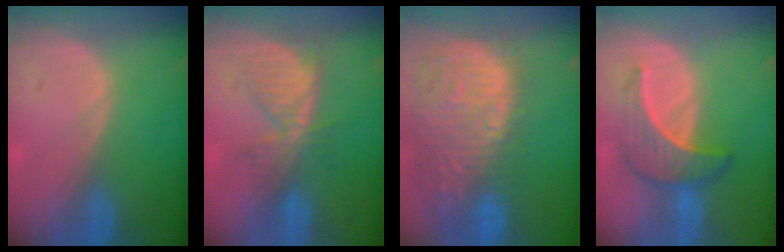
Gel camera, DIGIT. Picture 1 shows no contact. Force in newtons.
{"total": 6.0, "press": 5.9, "slide": 0.6}
{"total": 15.6, "press": 12.7, "slide": 9.0}
{"total": 6.5, "press": 6.4, "slide": 1.1}